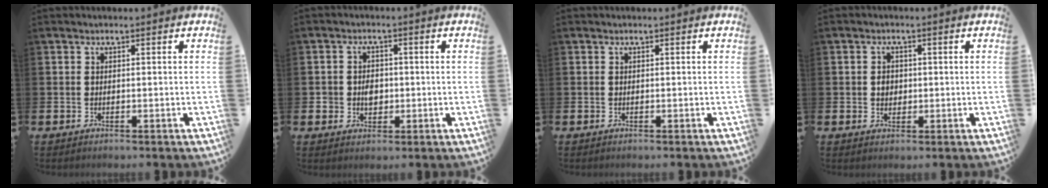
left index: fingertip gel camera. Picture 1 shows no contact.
{"total": 2.7, "force": [-0.1, 2.4, 1.3], "torque": [-0.014, 0.003, -0.009]}
{"total": 0.0}
{"total": 2.0, "force": [0.3, 1.7, 0.9], "torque": [-0.002, 0.003, 0.000]}